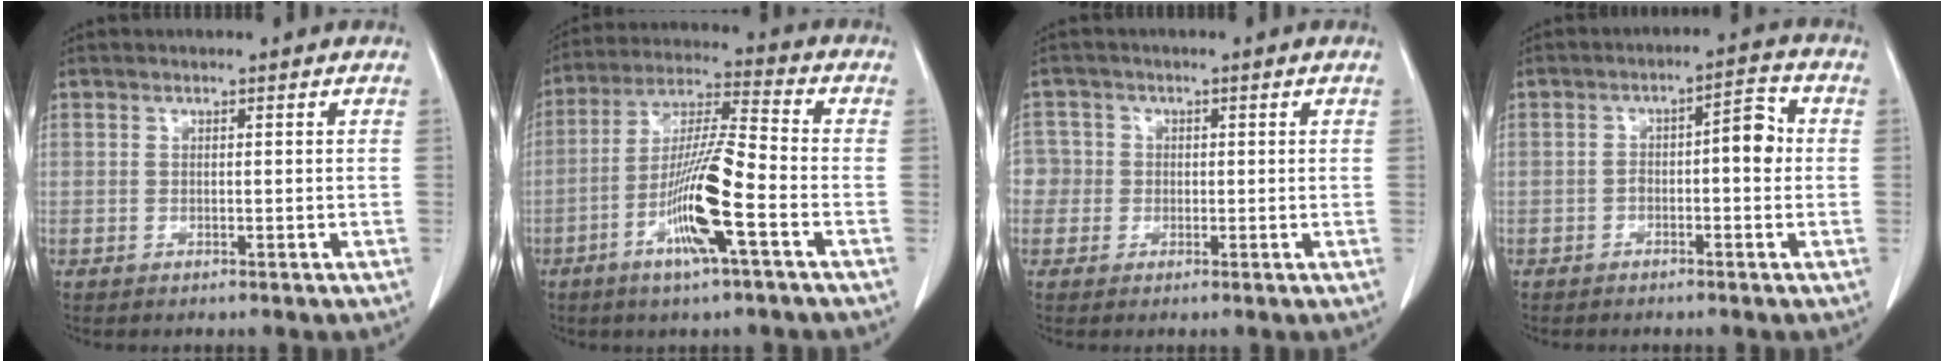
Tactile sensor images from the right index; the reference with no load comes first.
{"total": 12.7, "force": [-4.8, 0.3, 11.7], "torque": [-0.228, -0.005, -0.093]}
{"total": 3.0, "force": [-0.3, 3.0, -0.1], "torque": [0.017, 0.013, -0.011]}
{"total": 5.0, "force": [-0.5, 1.6, 4.7], "torque": [-0.063, 0.028, -0.010]}